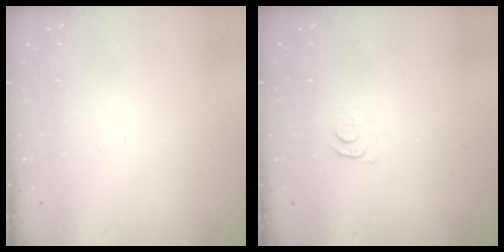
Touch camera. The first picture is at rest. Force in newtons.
{"total": 3.4, "press": 3.4, "slide": 0.5}